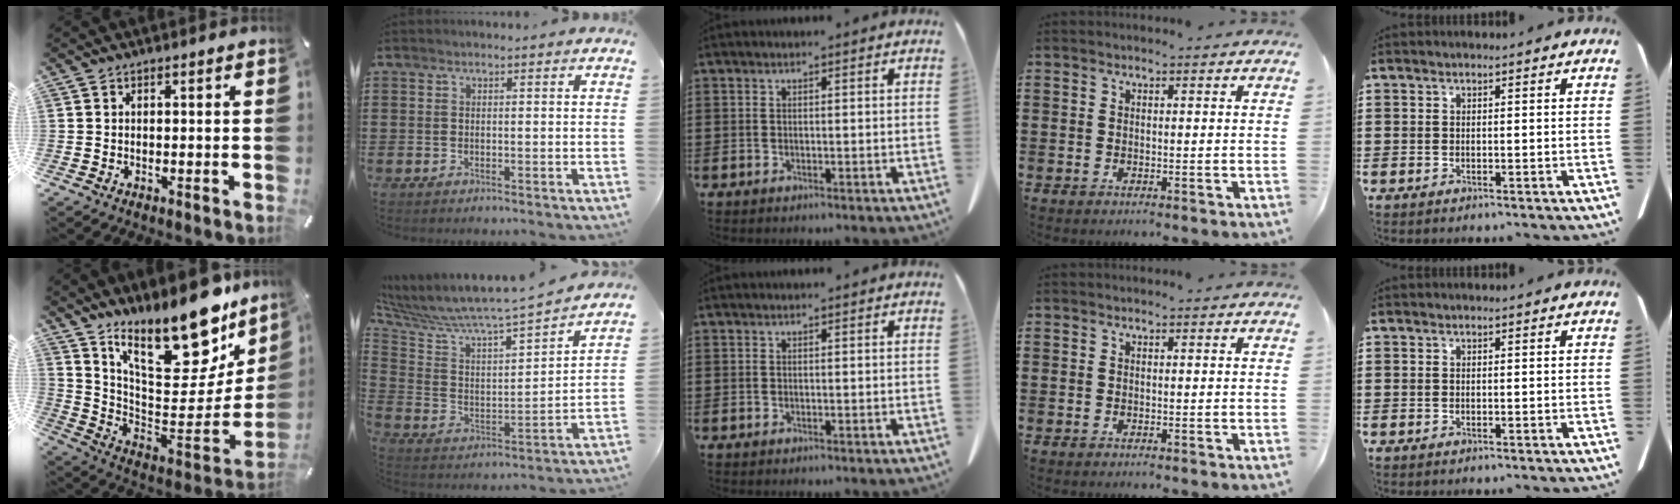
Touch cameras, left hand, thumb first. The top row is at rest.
{"thumb": {"total": 22.8, "force": [17.2, 8.9, 12.0], "torque": [-0.171, -0.134, 0.294]}, "index": {"total": 5.9, "force": [5.7, 0.0, 1.5], "torque": [-0.063, -0.065, 0.086]}}